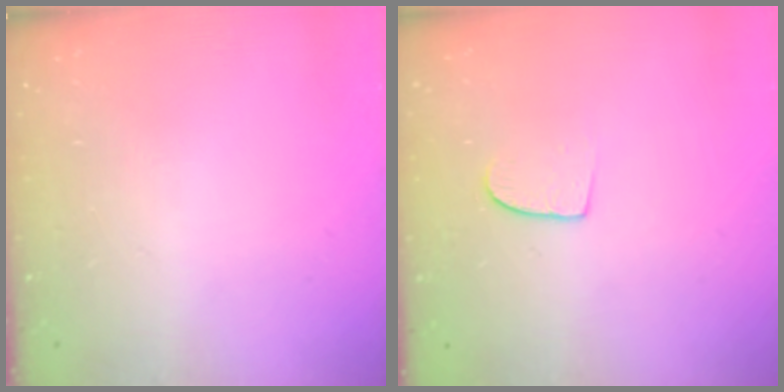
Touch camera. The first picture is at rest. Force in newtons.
{"total": 6.8, "press": 6.7, "slide": 0.5}